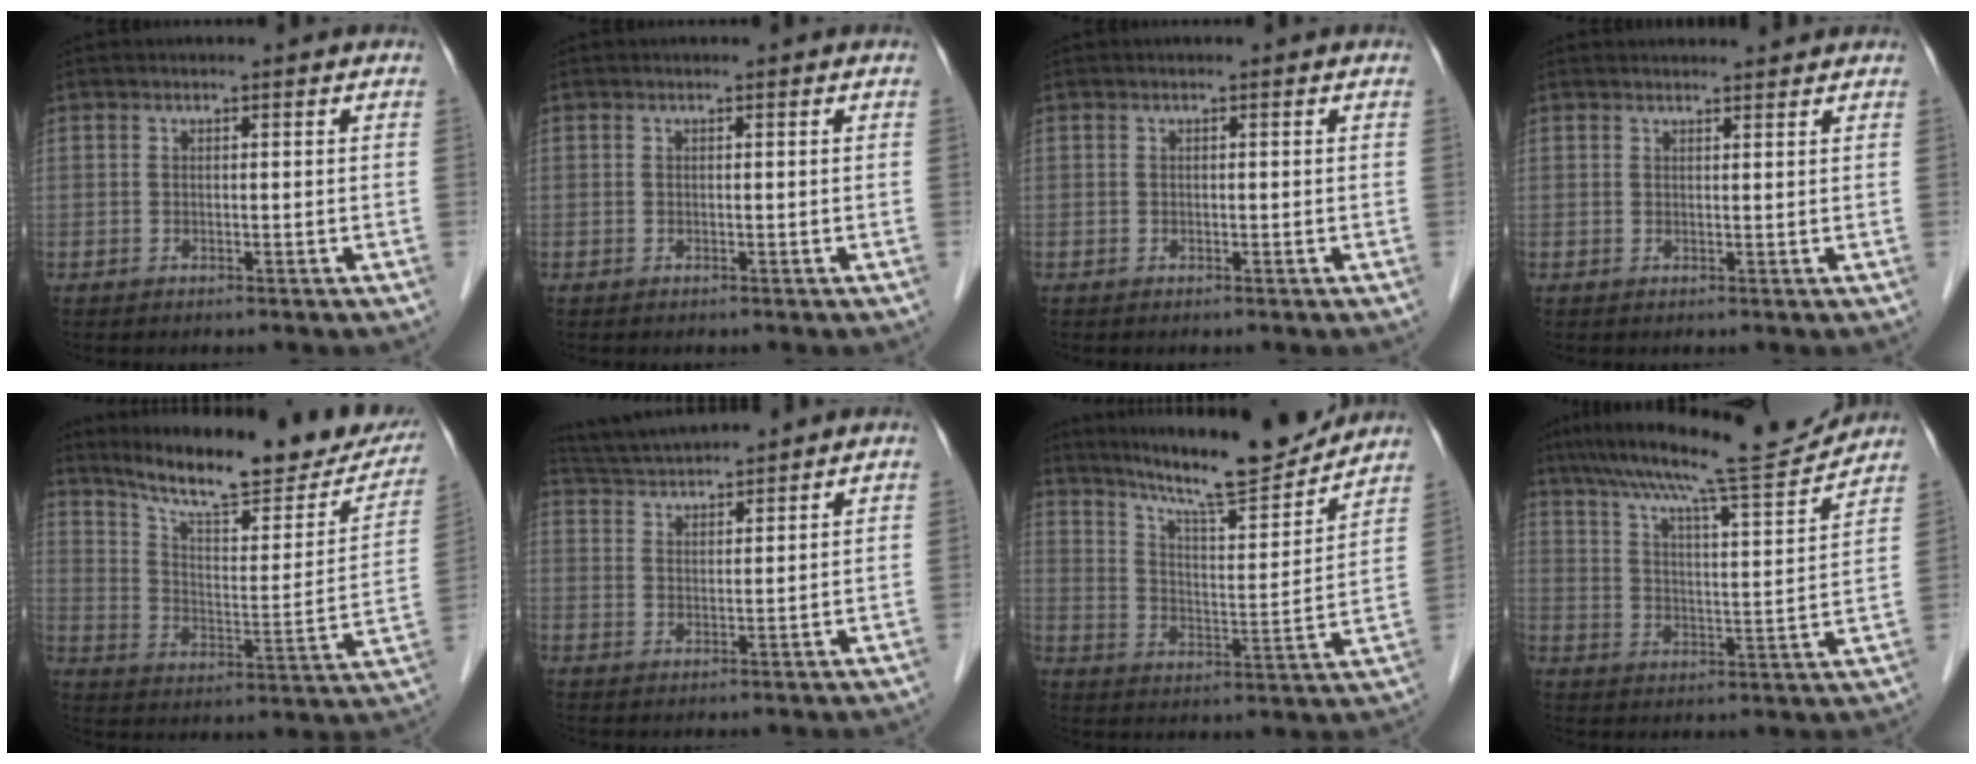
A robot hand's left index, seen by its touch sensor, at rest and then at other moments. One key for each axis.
{"total": 0.0}
{"total": 0.0}
{"total": 4.3, "fx": 4.2, "fy": 0.5, "fz": 0.8, "tx": -0.013, "ty": 0.018, "tz": 0.050}
{"total": 23.7, "fx": 20.3, "fy": 4.6, "fz": 11.4, "tx": -0.163, "ty": -0.032, "tz": 0.278}
{"total": 7.3, "fx": 7.1, "fy": -0.3, "fz": 1.6, "tx": -0.040, "ty": 0.028, "tz": 0.131}
{"total": 16.2, "fx": 14.8, "fy": 0.8, "fz": 6.7, "tx": -0.111, "ty": -0.010, "tz": 0.227}
{"total": 16.2, "fx": 14.5, "fy": 0.0, "fz": 7.3, "tx": -0.124, "ty": 0.003, "tz": 0.220}